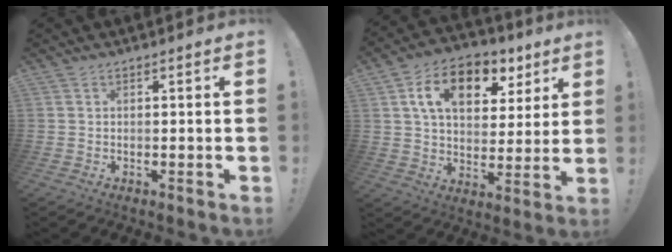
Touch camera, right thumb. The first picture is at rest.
{"total": 14.9, "force": [7.1, 9.4, 9.2], "torque": [-0.140, -0.027, 0.124]}